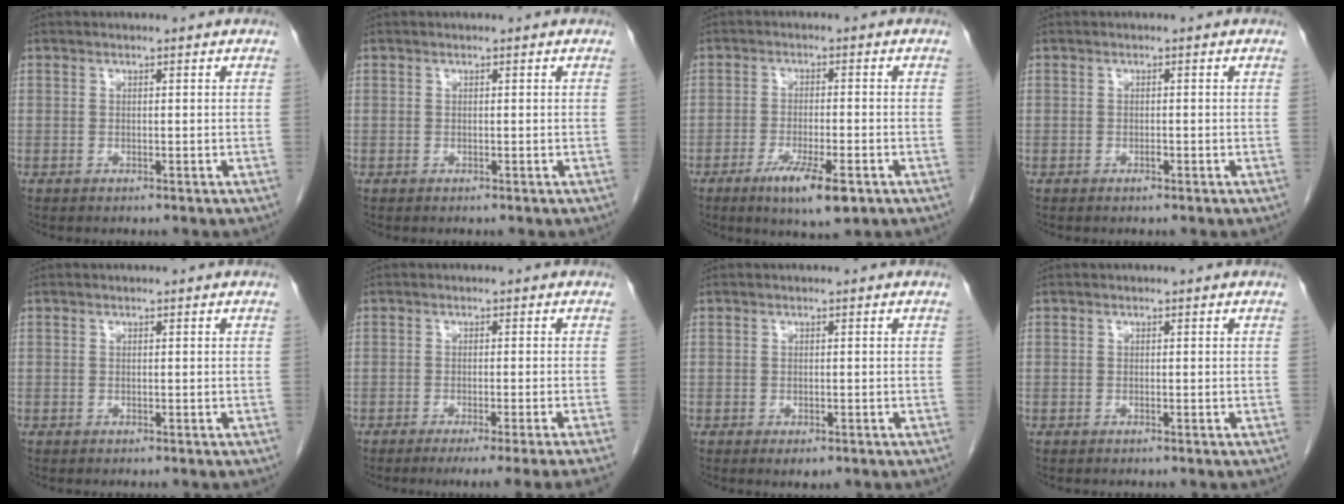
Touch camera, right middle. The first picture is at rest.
{"total": 0.0}
{"total": 7.3, "force": [-4.0, 1.2, 6.0], "torque": [-0.106, -0.014, -0.061]}
{"total": 0.7, "force": [-0.4, 0.2, 0.5], "torque": [-0.011, 0.001, -0.006]}
{"total": 0.0}
{"total": 8.8, "force": [-6.9, -2.0, 5.0], "torque": [-0.044, -0.015, -0.096]}
{"total": 2.0, "force": [-1.2, 0.9, 1.4], "torque": [-0.018, -0.002, -0.009]}
{"total": 0.0}